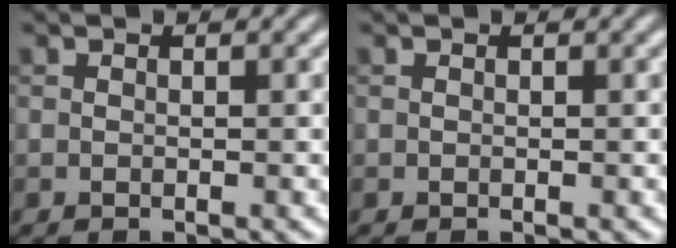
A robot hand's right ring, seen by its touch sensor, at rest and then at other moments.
{"total": 0.0}